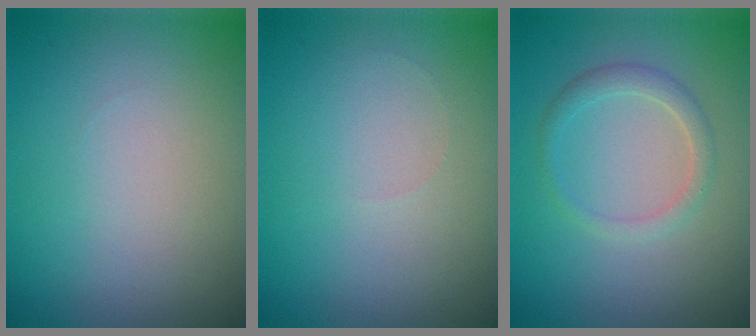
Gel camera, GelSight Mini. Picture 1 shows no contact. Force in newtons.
{"total": 0.0}
{"total": 1.7, "press": 1.7, "slide": 0.0}